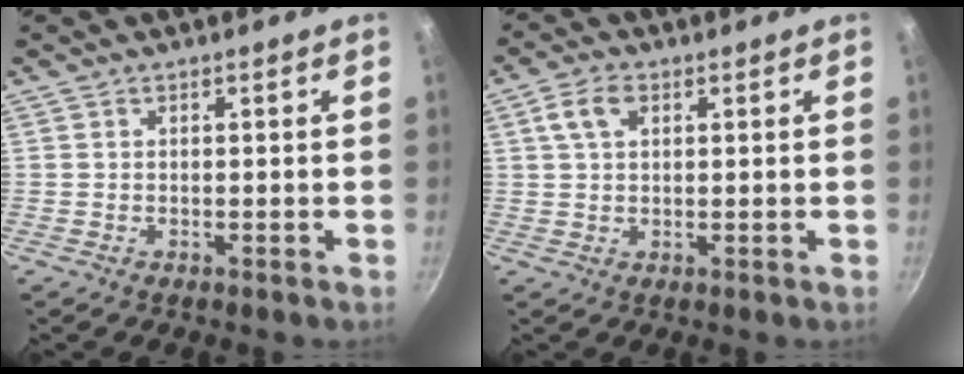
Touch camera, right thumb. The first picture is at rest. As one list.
[{"total": 4.9, "force": [1.8, 3.1, 3.4], "torque": [-0.057, 0.005, 0.030]}]